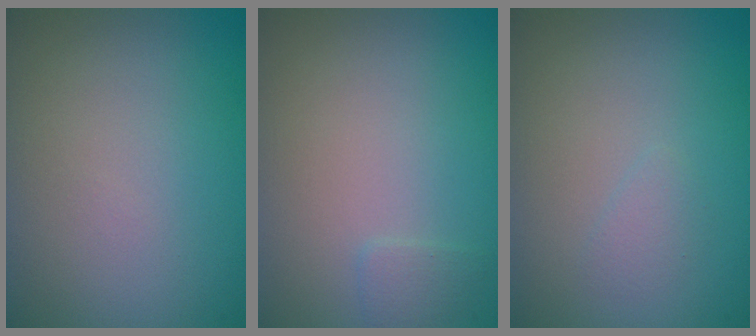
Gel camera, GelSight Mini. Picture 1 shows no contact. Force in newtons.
{"total": 0.8, "press": 0.8, "slide": 0.0}
{"total": 0.8, "press": 0.8, "slide": 0.0}